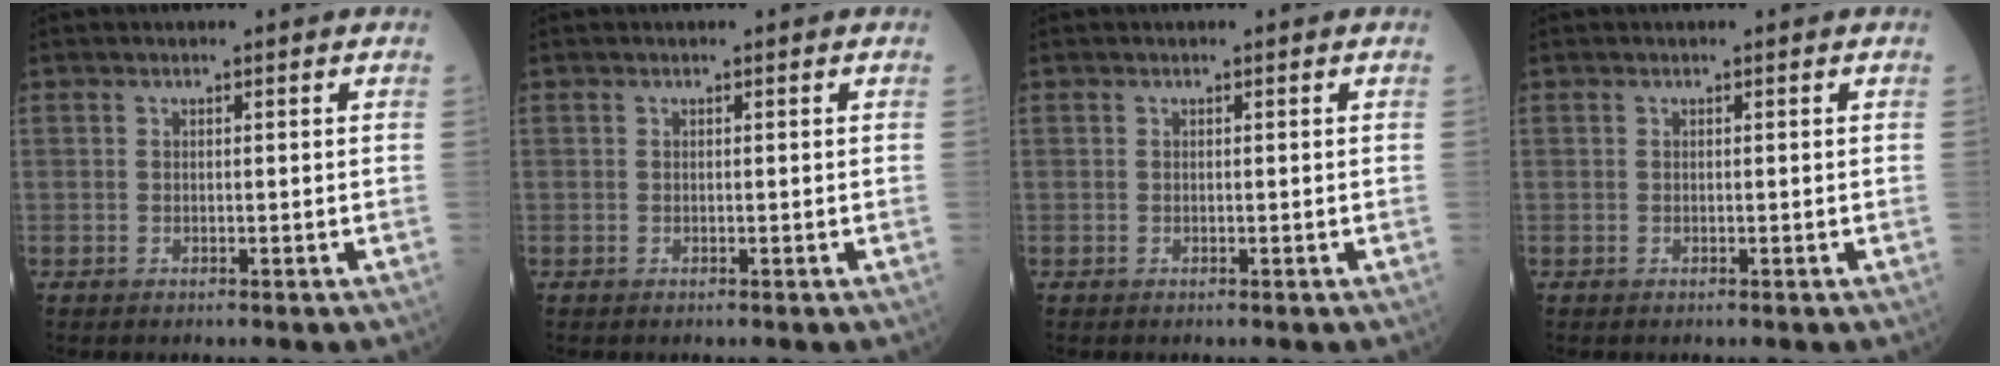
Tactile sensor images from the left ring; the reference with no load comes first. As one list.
[{"total": 0.0}, {"total": 0.0}, {"total": 0.0}]